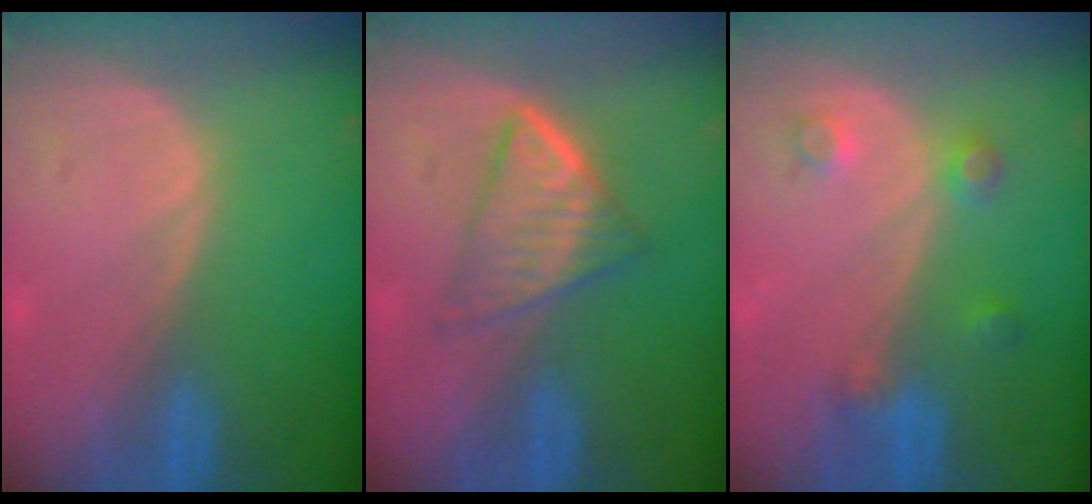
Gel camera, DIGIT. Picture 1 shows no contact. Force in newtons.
{"total": 6.3, "press": 5.5, "slide": 3.1}
{"total": 3.6, "press": 3.3, "slide": 1.5}